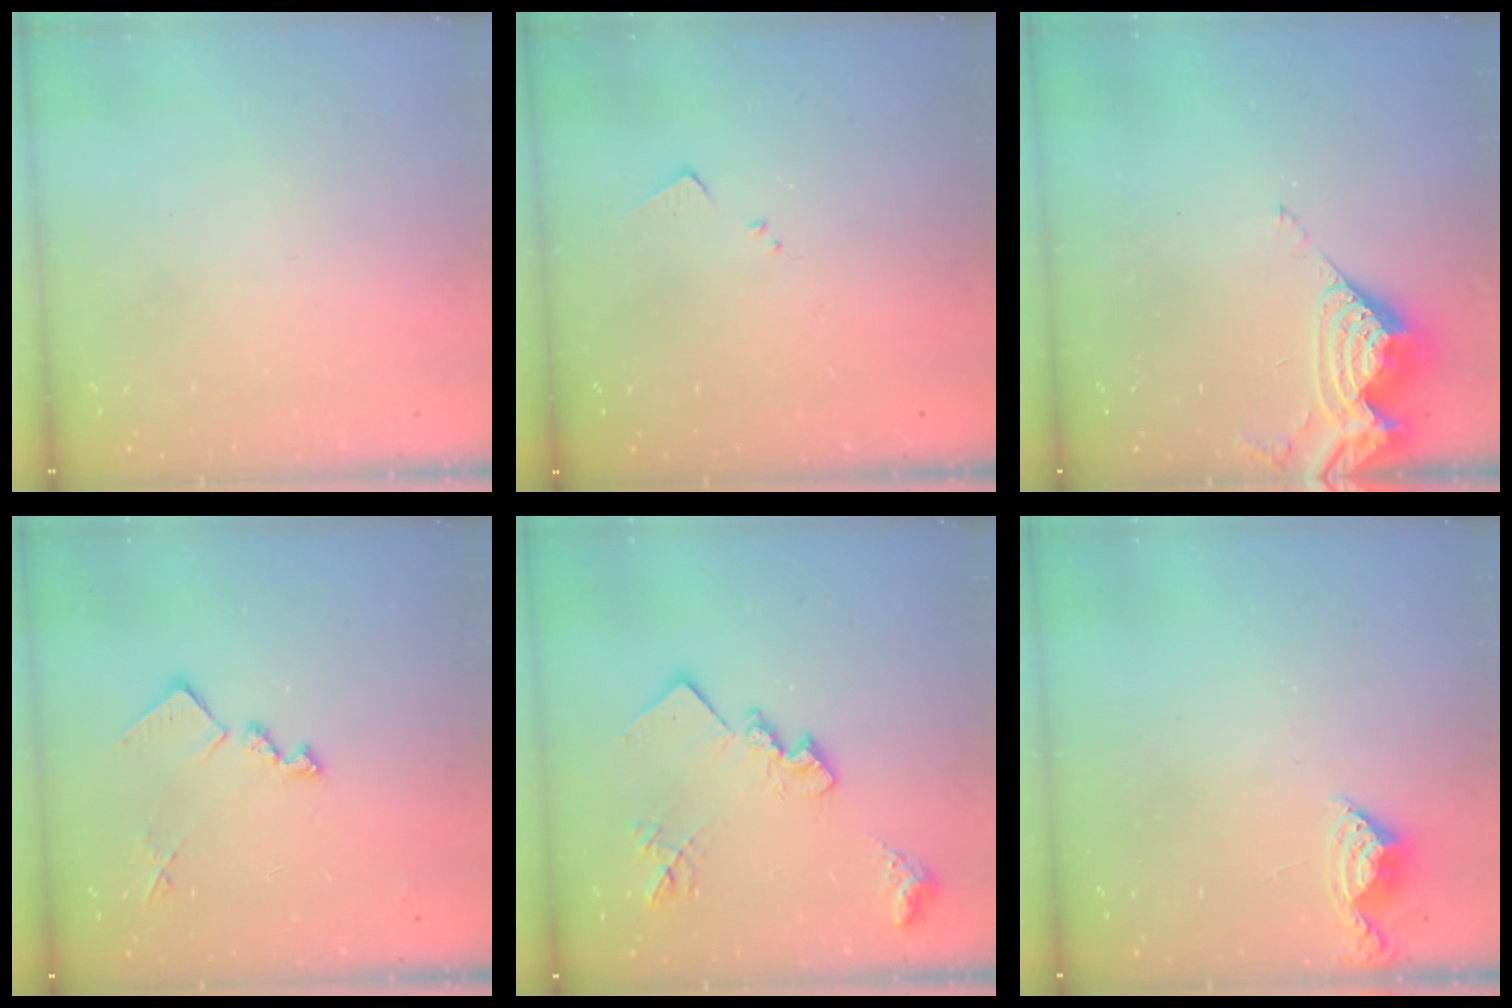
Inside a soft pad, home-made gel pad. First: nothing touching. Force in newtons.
{"total": 5.7, "press": 5.6, "slide": 0.4}
{"total": 8.9, "press": 8.8, "slide": 1.0}
{"total": 11.9, "press": 11.9, "slide": 0.4}
{"total": 17.7, "press": 17.7, "slide": 1.0}
{"total": 5.6, "press": 5.6, "slide": 0.7}